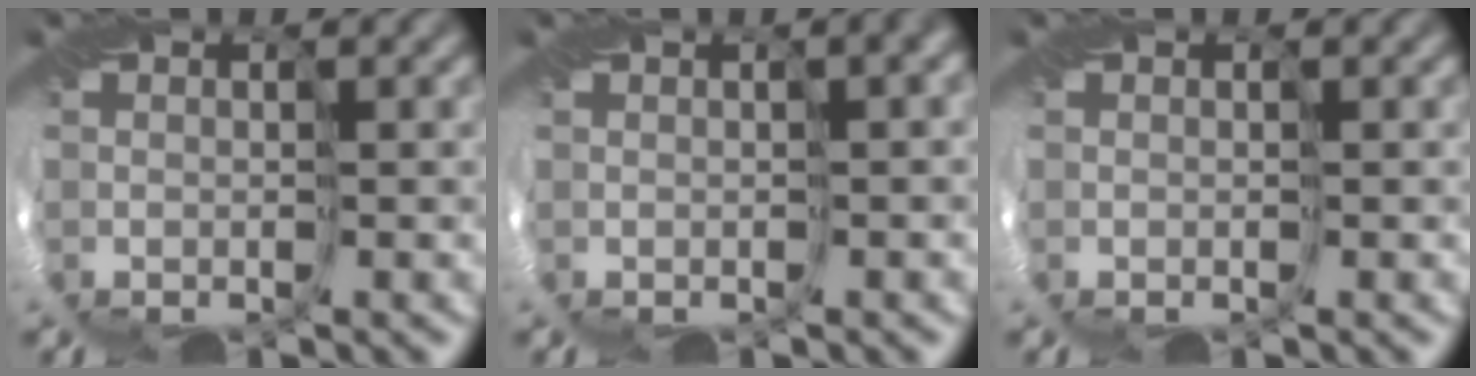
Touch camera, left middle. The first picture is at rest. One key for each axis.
{"total": 3.8, "fx": 1.2, "fy": 1.6, "fz": 3.2, "tx": -0.022, "ty": 0.027, "tz": 0.007}
{"total": 0.0}